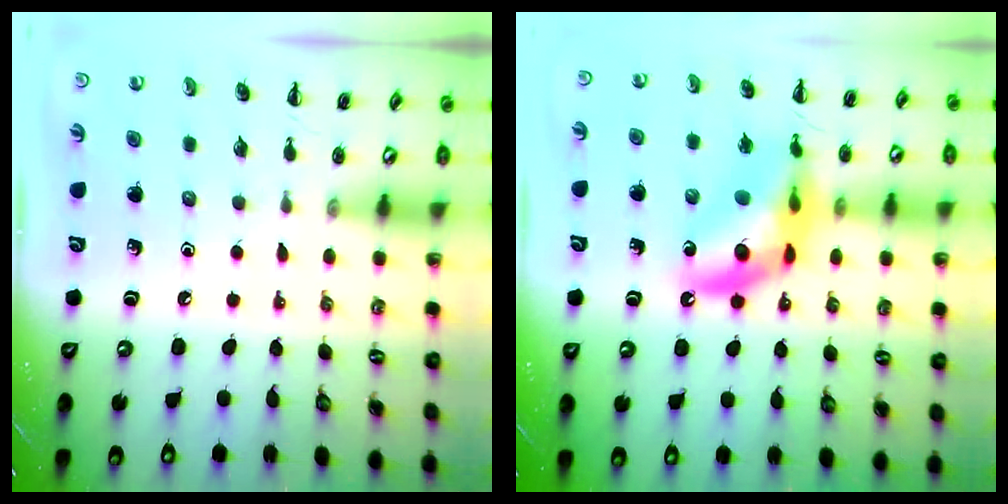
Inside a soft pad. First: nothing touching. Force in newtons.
{"total": 15.7, "press": 15.2, "slide": 3.9}